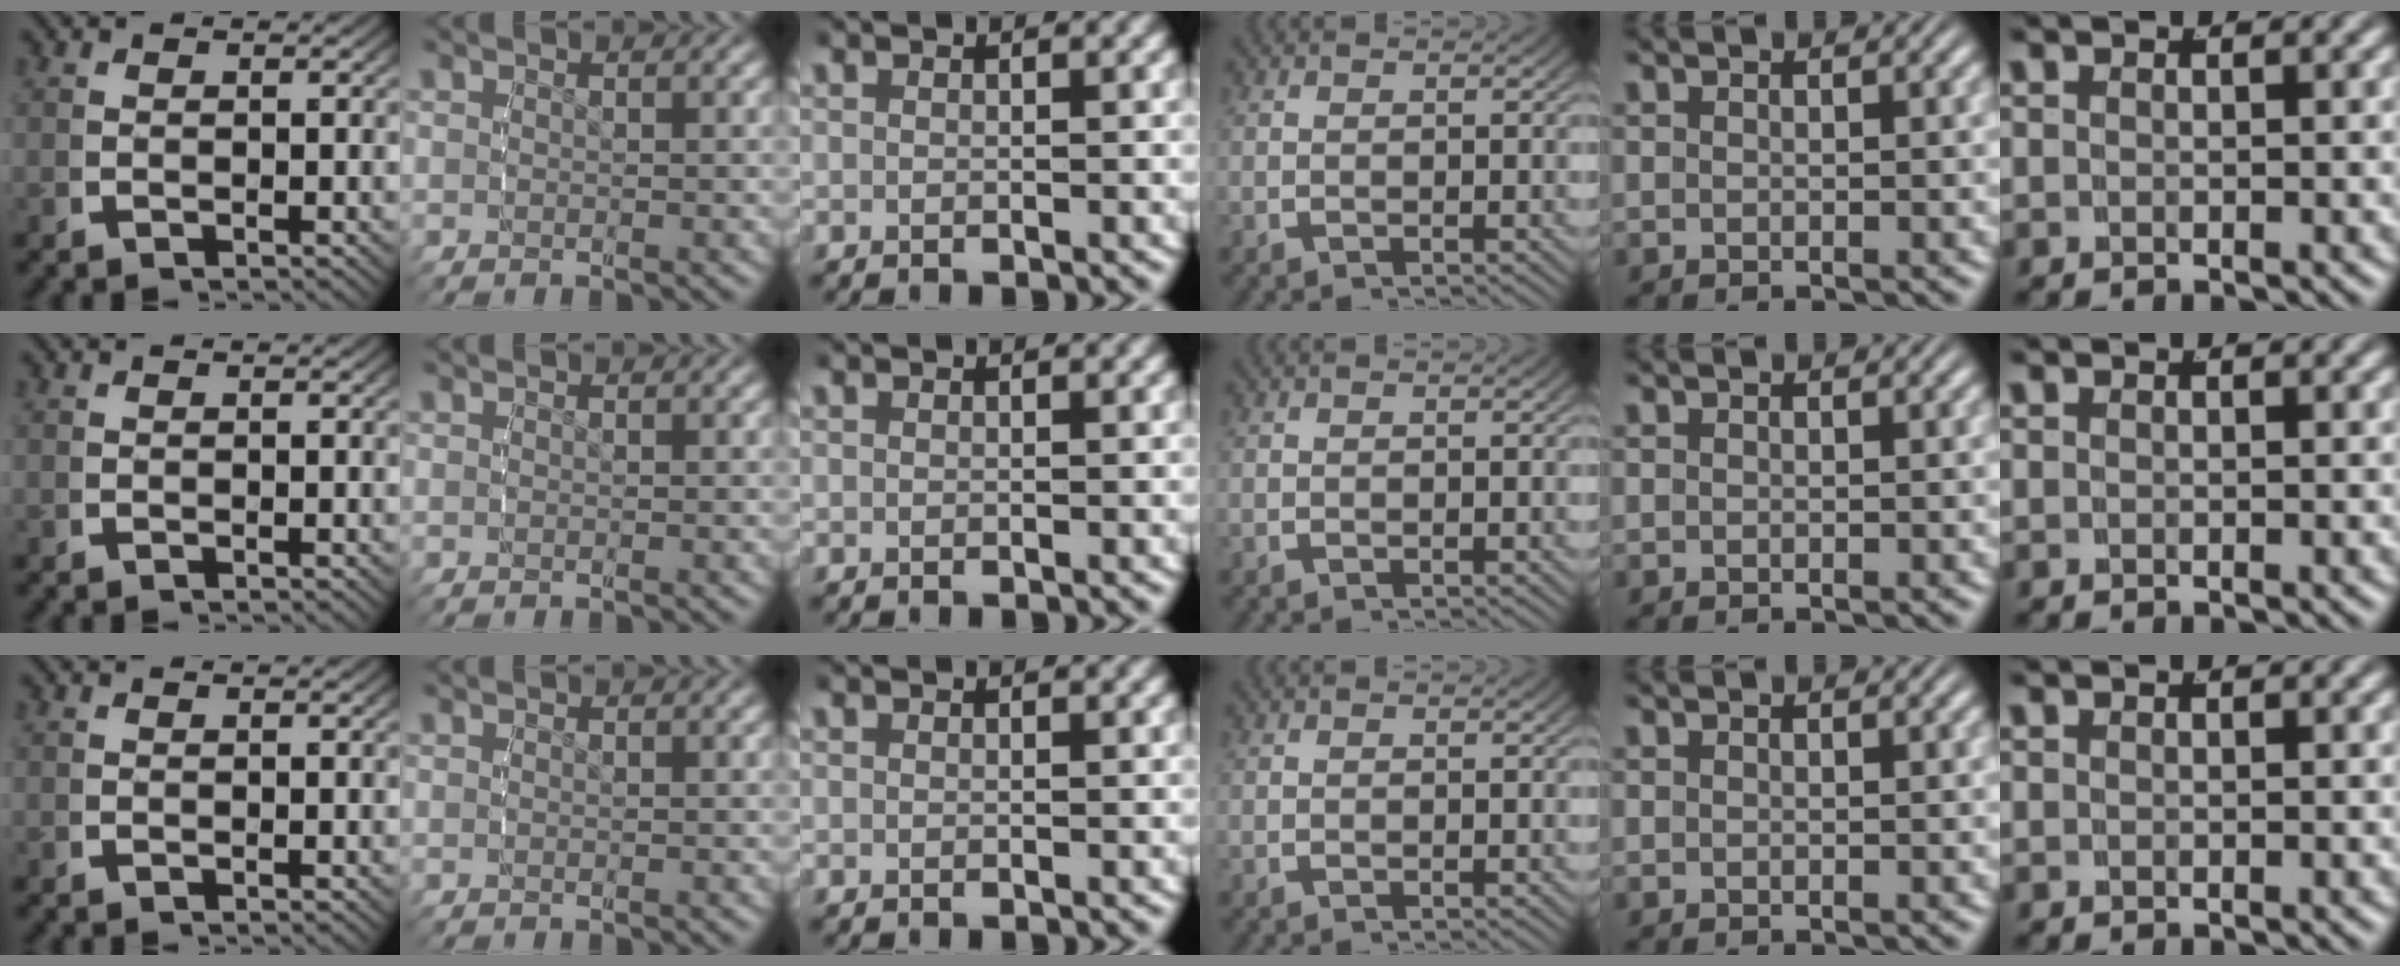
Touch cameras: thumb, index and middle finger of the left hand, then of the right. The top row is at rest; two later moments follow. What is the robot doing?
{"motion": "reach", "object": "jacket"}